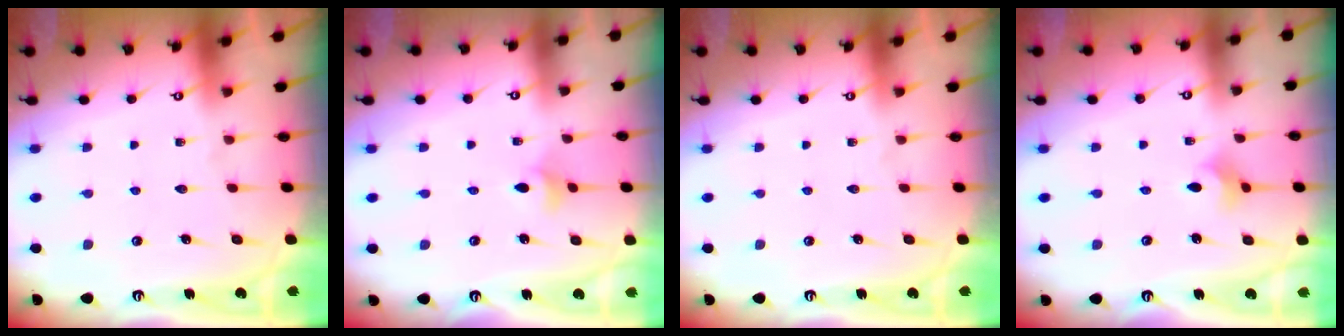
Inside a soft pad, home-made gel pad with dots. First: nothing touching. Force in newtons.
{"total": 3.4, "press": 3.3, "slide": 0.6}
{"total": 0.0}
{"total": 3.4, "press": 3.4, "slide": 0.5}